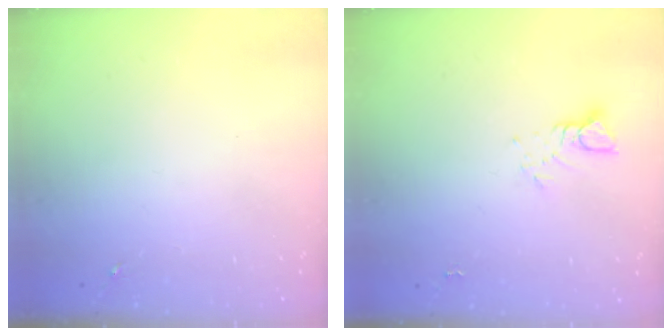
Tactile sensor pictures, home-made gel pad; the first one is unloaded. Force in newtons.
{"total": 3.8, "press": 3.8, "slide": 0.2}